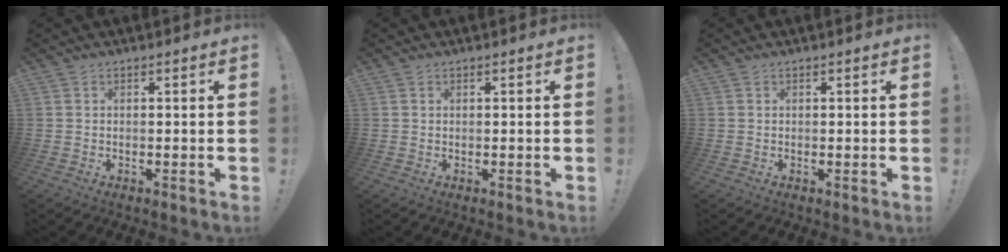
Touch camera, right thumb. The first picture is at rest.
{"total": 0.0}
{"total": 0.0}